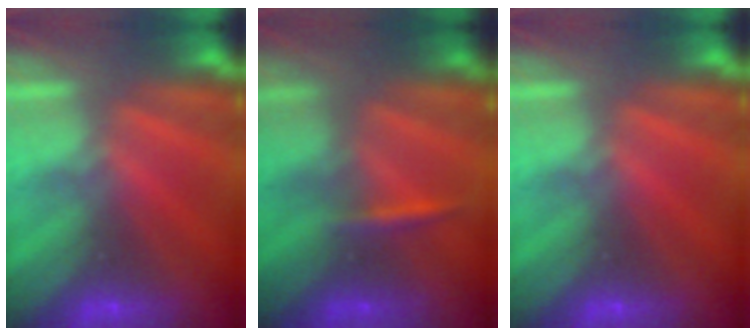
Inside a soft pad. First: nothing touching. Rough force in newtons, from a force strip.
{"total": 2.4}
{"total": 0.0}